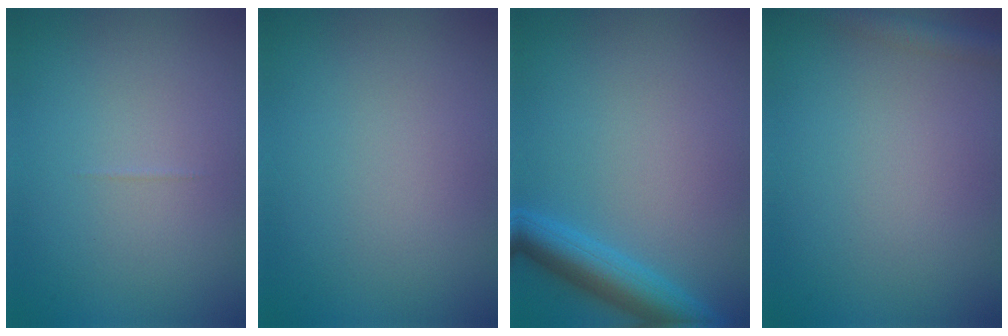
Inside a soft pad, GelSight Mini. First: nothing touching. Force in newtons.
{"total": 0.0}
{"total": 4.1, "press": 4.1, "slide": 0.2}
{"total": 2.1, "press": 2.1, "slide": 0.1}